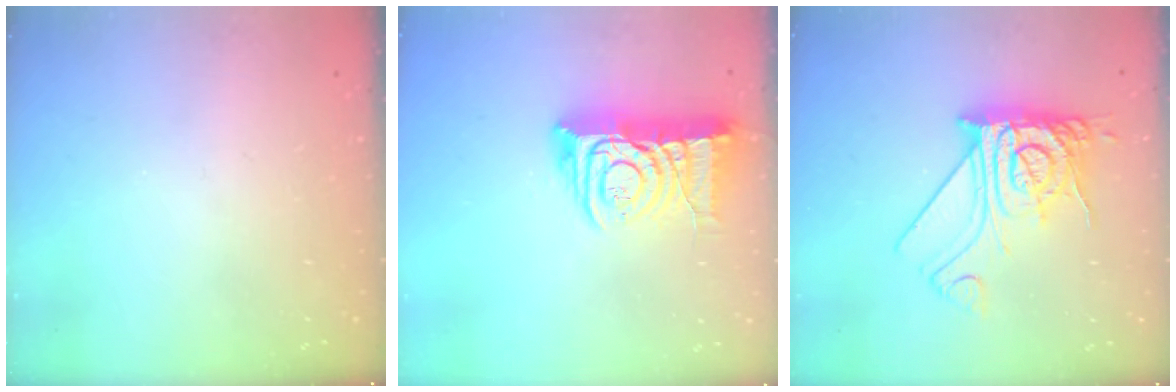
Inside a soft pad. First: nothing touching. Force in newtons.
{"total": 13.5, "press": 13.4, "slide": 1.5}
{"total": 15.8, "press": 15.7, "slide": 1.4}